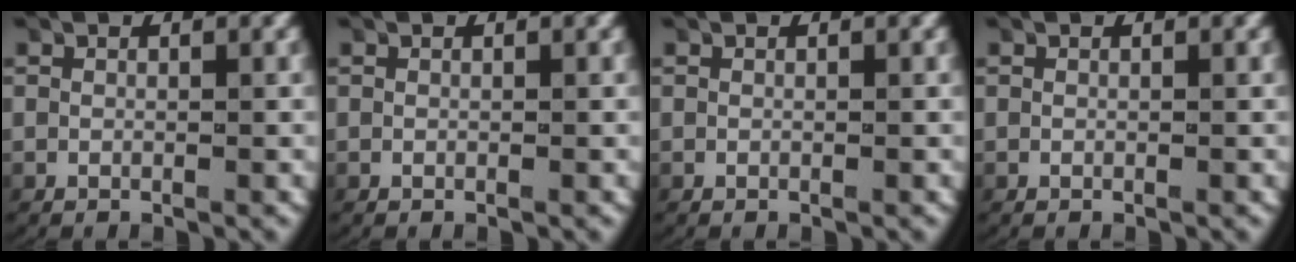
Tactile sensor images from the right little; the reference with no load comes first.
{"total": 0.0}
{"total": 0.0}
{"total": 0.0}